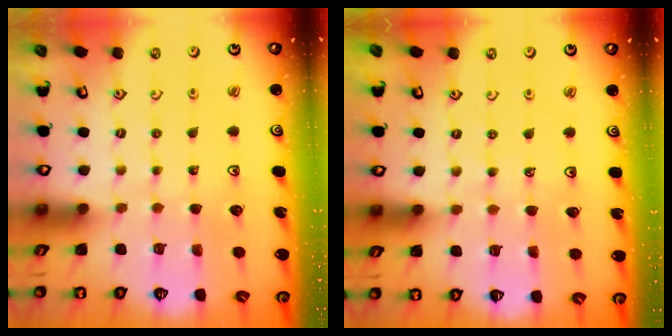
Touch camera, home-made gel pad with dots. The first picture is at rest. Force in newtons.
{"total": 3.8, "press": 3.7, "slide": 0.9}